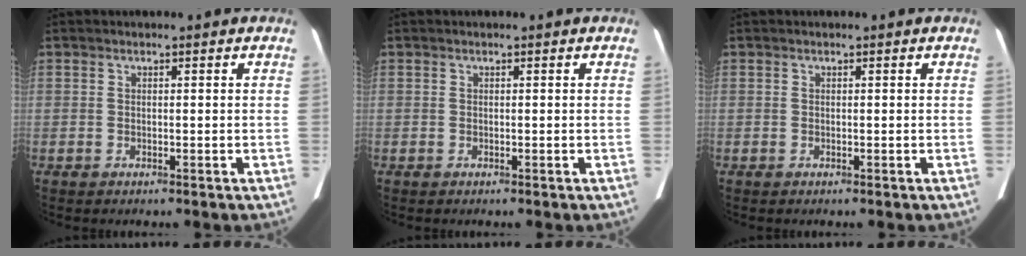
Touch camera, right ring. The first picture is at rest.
{"total": 0.0}
{"total": 0.0}